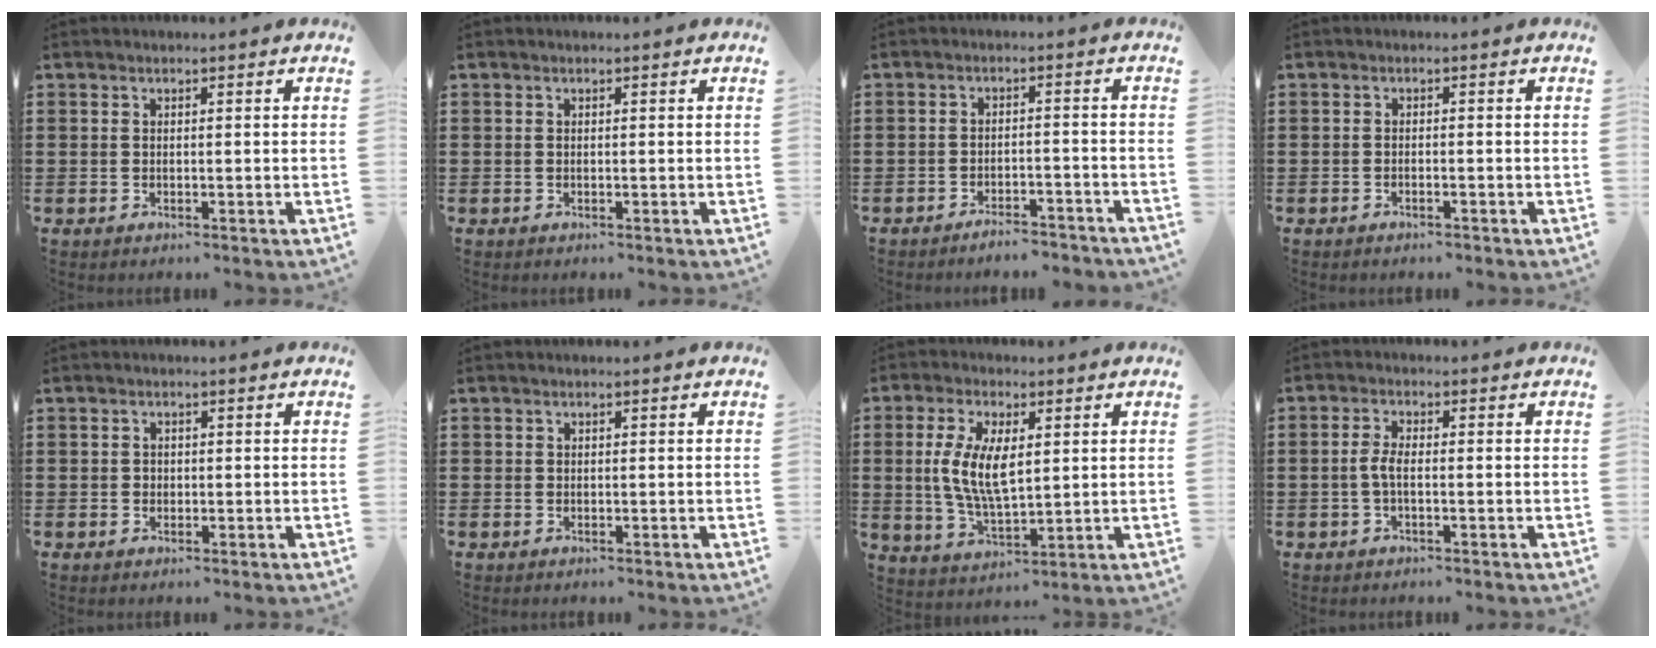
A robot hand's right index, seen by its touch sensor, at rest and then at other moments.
{"total": 0.0}
{"total": 3.1, "force": [-3.0, 0.0, 0.6], "torque": [-0.011, 0.002, -0.061]}
{"total": 0.8, "force": [-0.7, 0.0, 0.4], "torque": [-0.011, -0.006, -0.013]}
{"total": 0.5, "force": [0.0, 0.5, 0.2], "torque": [-0.005, 0.002, 0.001]}
{"total": 0.0}
{"total": 8.5, "force": [0.9, 3.8, 7.5], "torque": [-0.157, 0.006, 0.015]}
{"total": 2.7, "force": [-0.5, 0.9, 2.4], "torque": [-0.067, -0.006, -0.017]}